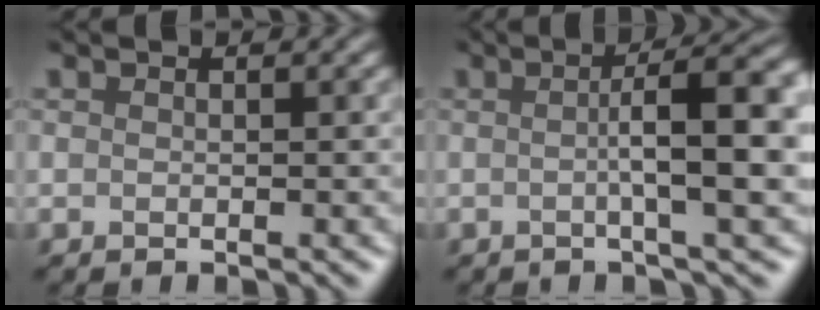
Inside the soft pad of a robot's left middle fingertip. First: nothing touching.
{"total": 6.7, "force": [0.0, 0.8, 6.7], "torque": [-0.095, 0.012, 0.006]}